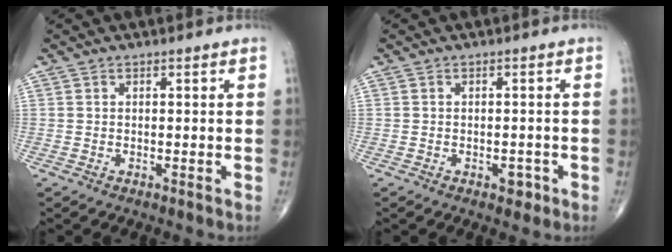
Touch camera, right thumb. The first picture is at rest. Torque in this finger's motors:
{"motor_torque": [0.39, 0.06, 0.04, -0.35, 0.04]}